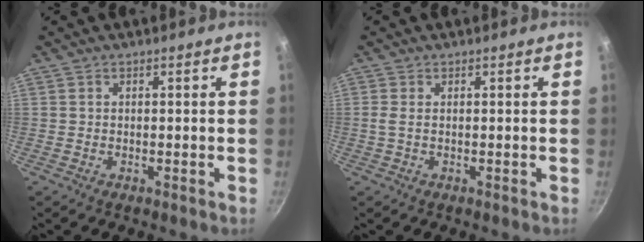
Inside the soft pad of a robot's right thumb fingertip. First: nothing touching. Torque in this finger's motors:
{"motor_torque": [-0.21, -0.33, 0.29, -0.48, 0.06]}